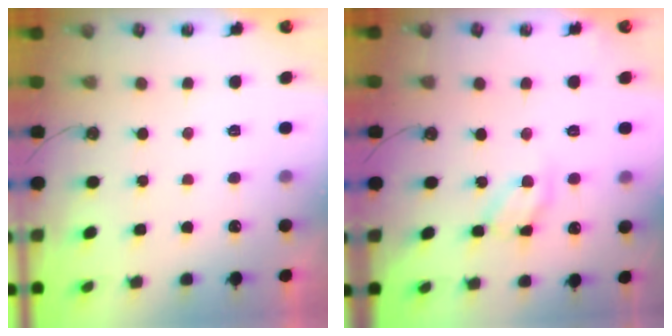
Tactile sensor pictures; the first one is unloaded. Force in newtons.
{"total": 11.9, "press": 11.8, "slide": 1.4}